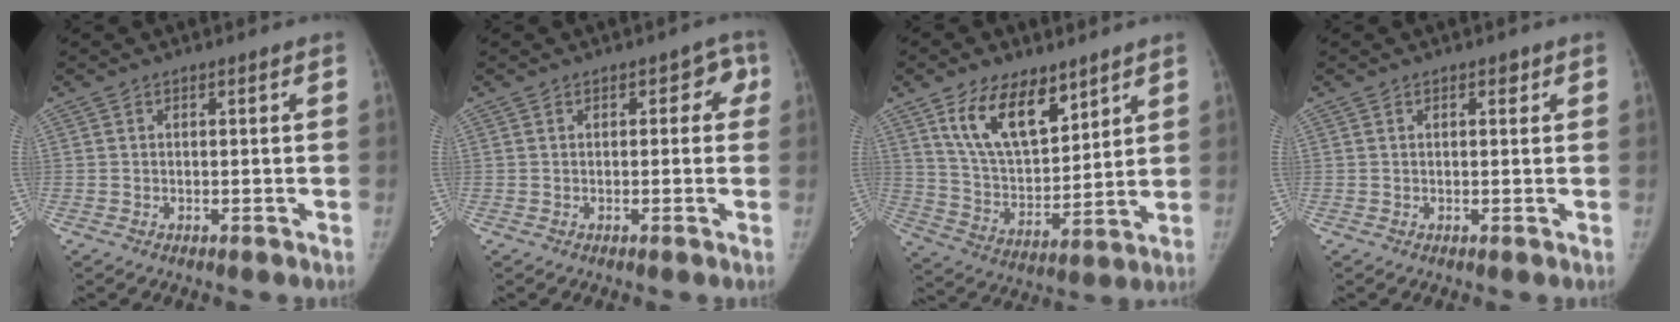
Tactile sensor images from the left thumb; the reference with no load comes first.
{"total": 3.0, "force": [0.8, 2.1, 2.0], "torque": [0.010, 0.005, -0.002]}
{"total": 14.8, "force": [8.9, 7.5, 9.1], "torque": [-0.122, -0.052, 0.172]}
{"total": 0.9, "force": [0.5, 0.5, 0.5], "torque": [0.001, -0.001, 0.004]}